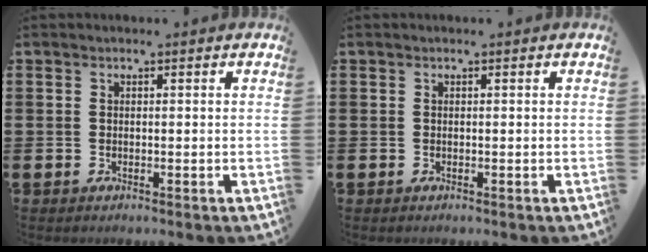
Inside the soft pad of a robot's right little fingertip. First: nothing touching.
{"total": 0.0}